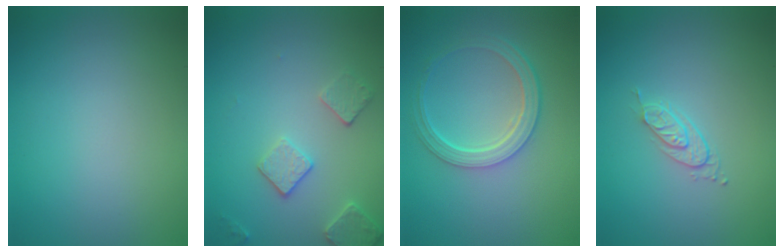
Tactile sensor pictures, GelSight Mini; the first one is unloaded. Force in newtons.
{"total": 2.6, "press": 2.5, "slide": 0.8}
{"total": 4.4, "press": 3.4, "slide": 2.8}
{"total": 1.7, "press": 1.1, "slide": 1.3}